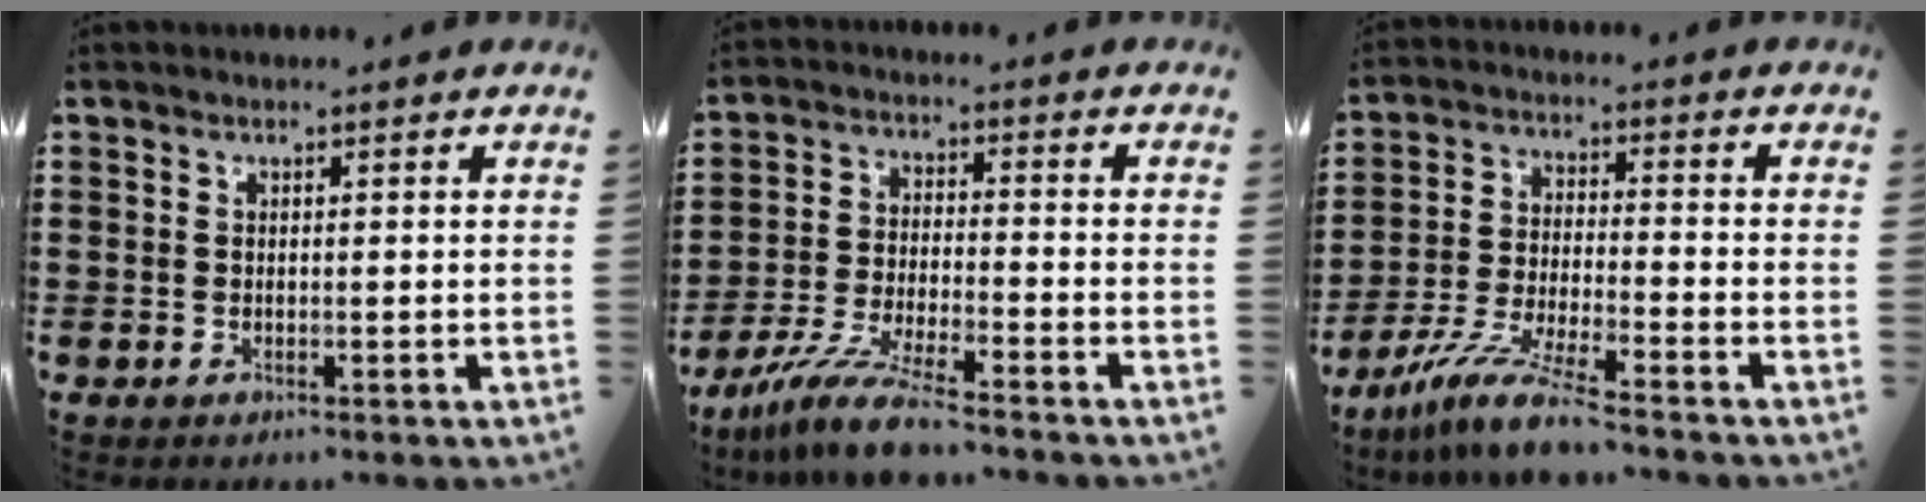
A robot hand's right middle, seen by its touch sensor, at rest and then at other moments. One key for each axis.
{"total": 8.6, "fx": -7.6, "fy": 0.0, "fz": 4.1, "tx": -0.089, "ty": -0.007, "tz": -0.148}
{"total": 8.9, "fx": -7.7, "fy": -0.1, "fz": 4.5, "tx": -0.098, "ty": -0.006, "tz": -0.151}